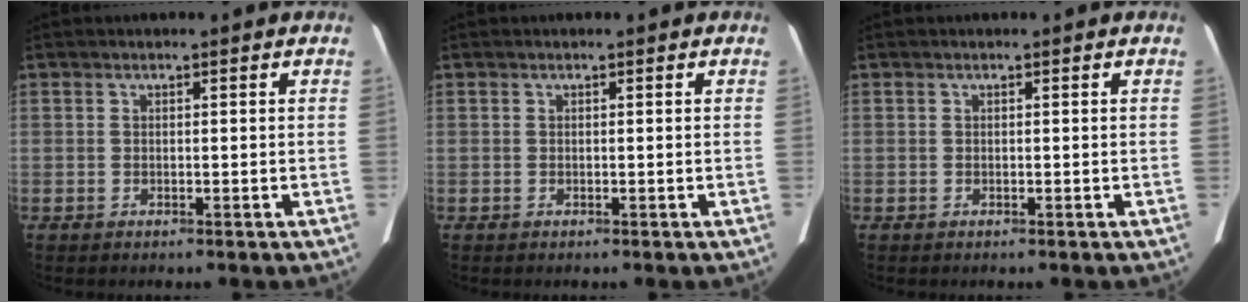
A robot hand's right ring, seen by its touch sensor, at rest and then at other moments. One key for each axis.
{"total": 0.0}
{"total": 0.0}